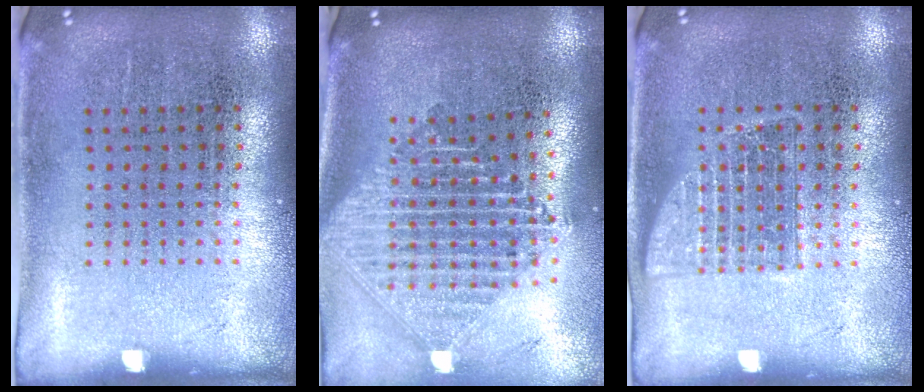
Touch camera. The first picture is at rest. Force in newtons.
{"total": 2.3, "press": 1.8, "slide": 1.4}
{"total": 1.0, "press": 1.0, "slide": 0.3}